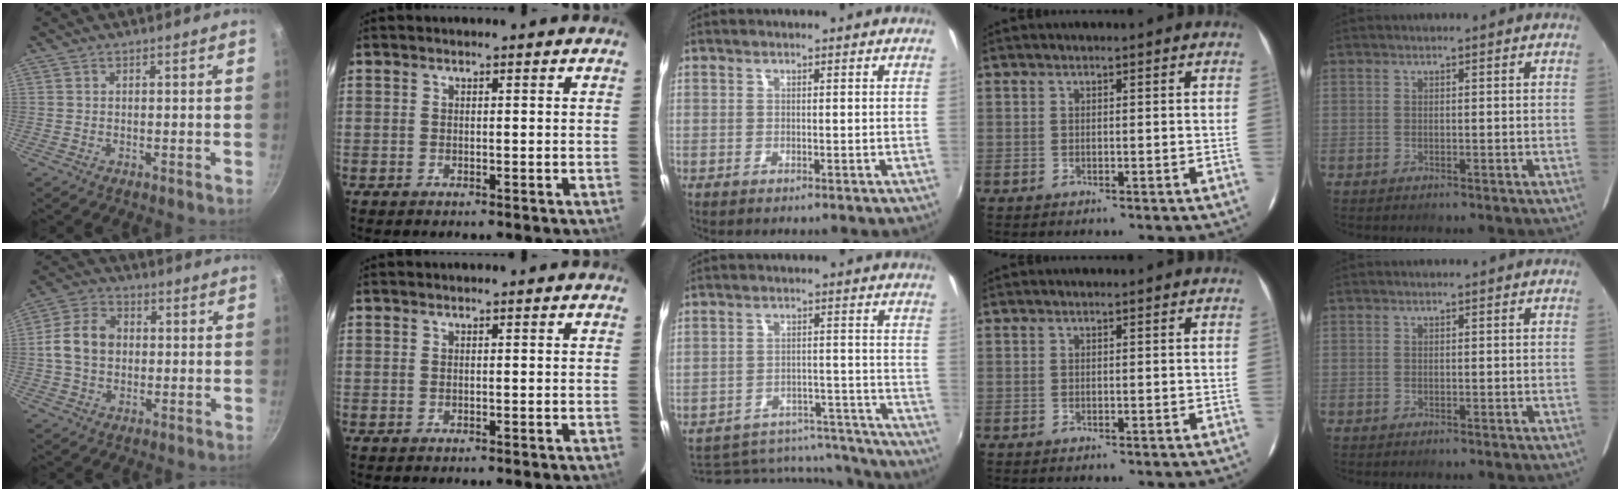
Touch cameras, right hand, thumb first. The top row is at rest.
{"thumb": {"total": 9.2, "force": [0.3, 7.1, 5.9], "torque": [-0.092, 0.018, -0.008]}, "middle": {"total": 15.7, "force": [-13.9, 6.4, 3.6], "torque": [-0.074, 0.040, -0.163]}}